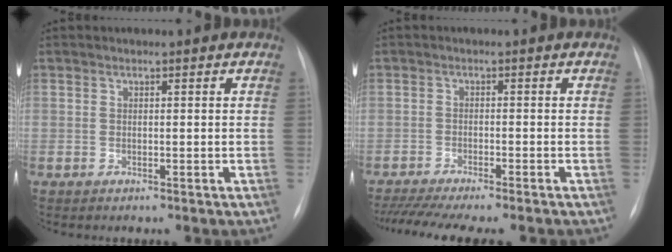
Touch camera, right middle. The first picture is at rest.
{"total": 11.3, "force": [-9.7, 0.4, 5.8], "torque": [-0.078, -0.012, -0.146]}